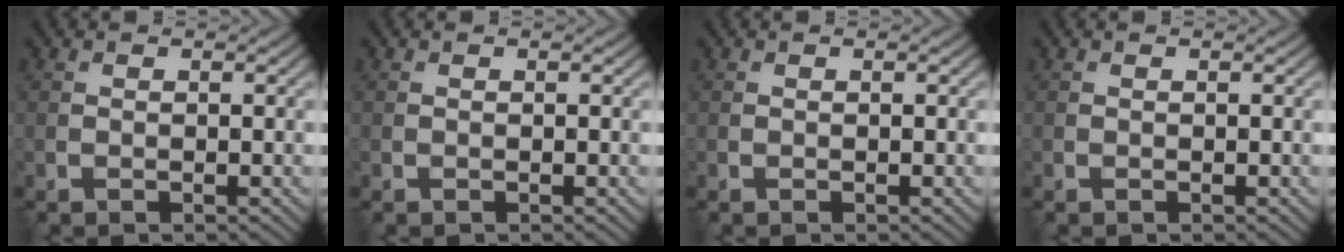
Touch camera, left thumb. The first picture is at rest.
{"total": 0.0}
{"total": 0.0}
{"total": 0.0}